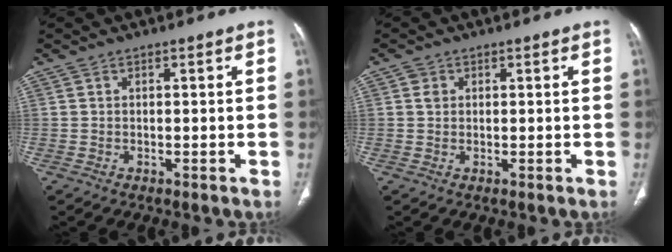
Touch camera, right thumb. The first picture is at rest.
{"total": 1.4, "force": [0.4, 1.2, 0.5], "torque": [-0.006, 0.000, 0.005]}